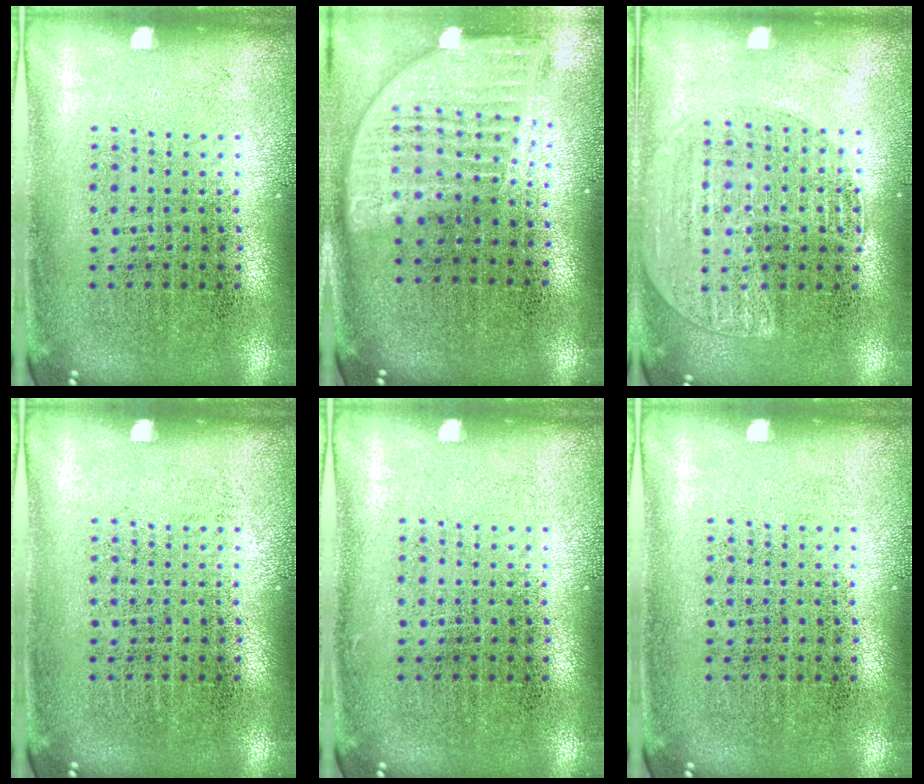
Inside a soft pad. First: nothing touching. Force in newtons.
{"total": 1.9, "press": 1.5, "slide": 1.2}
{"total": 1.5, "press": 1.4, "slide": 0.4}
{"total": 0.0}
{"total": 0.0}
{"total": 0.0}